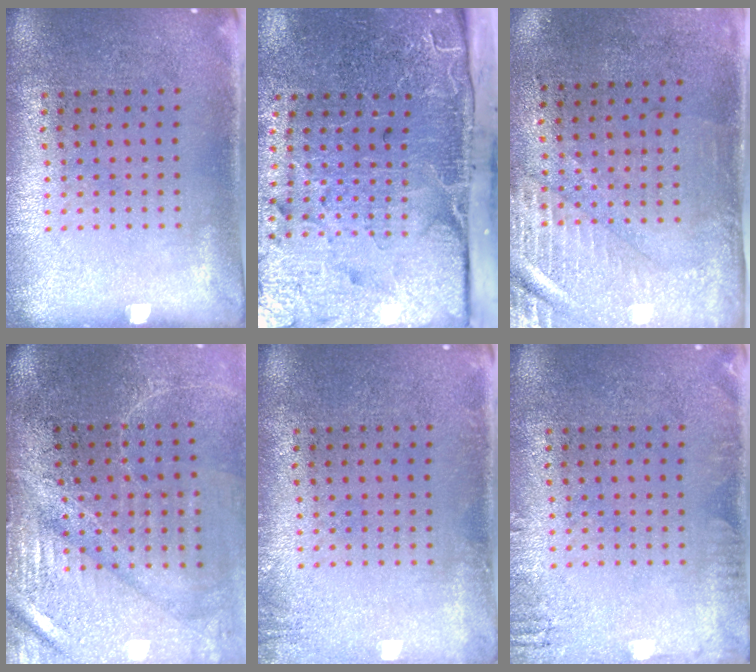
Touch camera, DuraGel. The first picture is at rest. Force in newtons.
{"total": 5.0, "press": 3.9, "slide": 3.1}
{"total": 3.0, "press": 2.5, "slide": 1.5}
{"total": 4.5, "press": 3.7, "slide": 2.5}
{"total": 1.4, "press": 1.3, "slide": 0.2}
{"total": 1.7, "press": 1.7, "slide": 0.2}